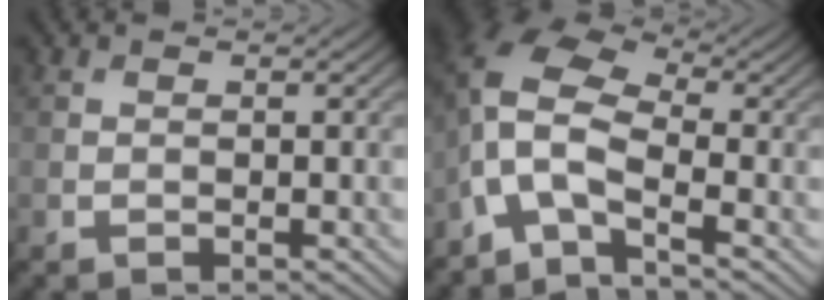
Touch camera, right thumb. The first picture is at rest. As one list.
[{"total": 7.7, "force": [-3.2, 3.3, 6.1], "torque": [-0.128, 0.006, -0.092]}]